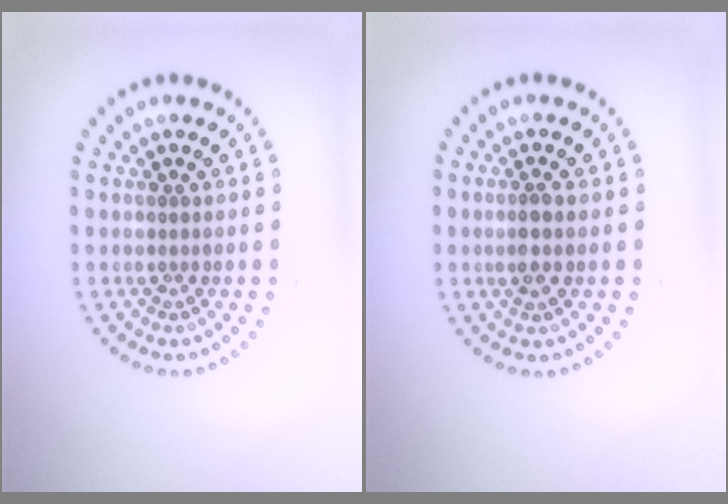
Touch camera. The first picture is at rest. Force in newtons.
{"total": 1.6, "press": 1.5, "slide": 0.6}